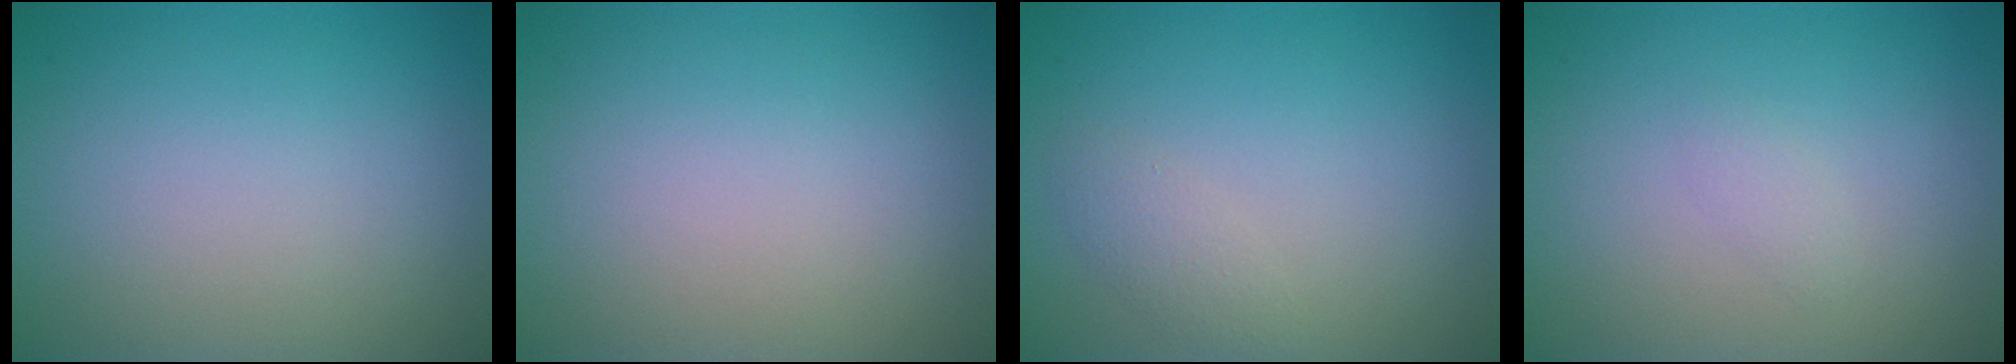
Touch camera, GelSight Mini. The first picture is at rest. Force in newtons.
{"total": 0.0}
{"total": 1.3, "press": 1.3, "slide": 0.1}
{"total": 0.8, "press": 0.8, "slide": 0.0}